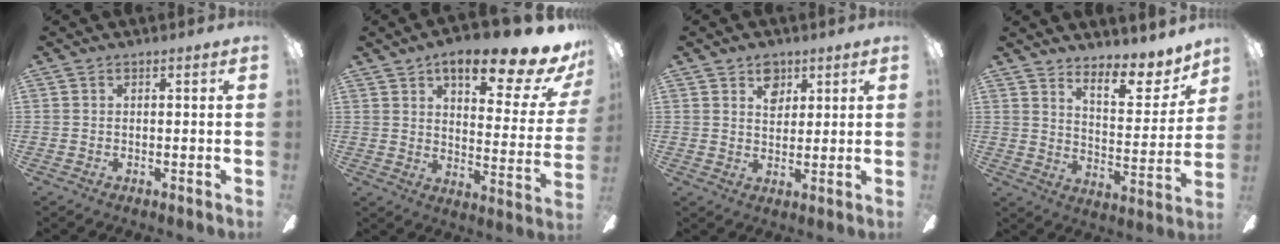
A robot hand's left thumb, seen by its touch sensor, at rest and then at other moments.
{"total": 17.9, "force": [12.1, 5.3, 12.1], "torque": [-0.172, -0.075, 0.190]}
{"total": 5.5, "force": [3.4, 3.6, 2.4], "torque": [-0.018, -0.011, 0.055]}
{"total": 10.5, "force": [8.7, 3.2, 4.9], "torque": [-0.058, -0.075, 0.151]}